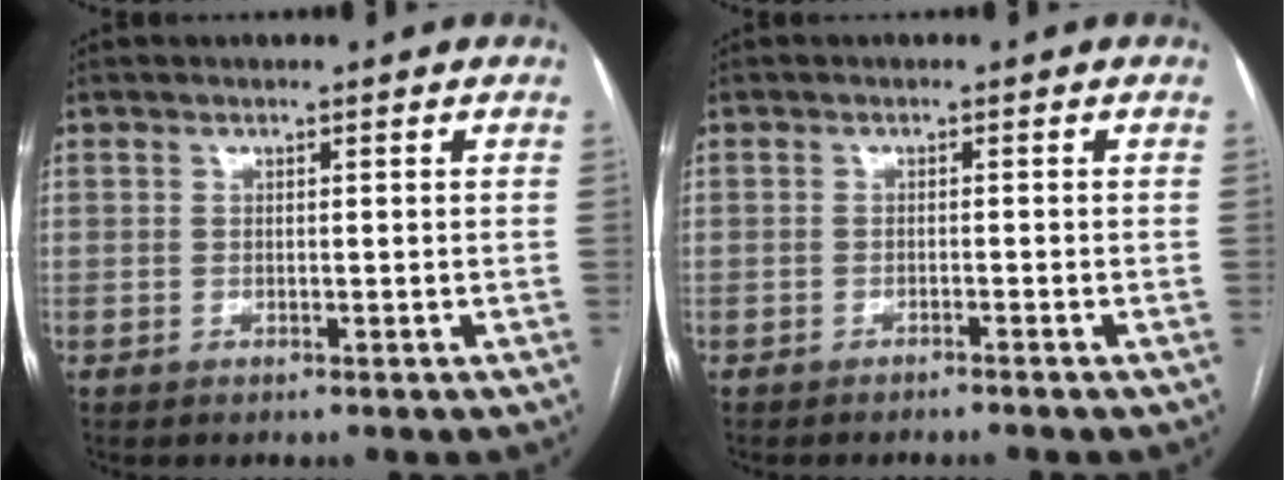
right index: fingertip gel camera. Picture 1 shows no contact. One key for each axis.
{"total": 1.5, "fx": -1.4, "fy": -0.4, "fz": 0.5, "tx": -0.006, "ty": 0.003, "tz": -0.020}